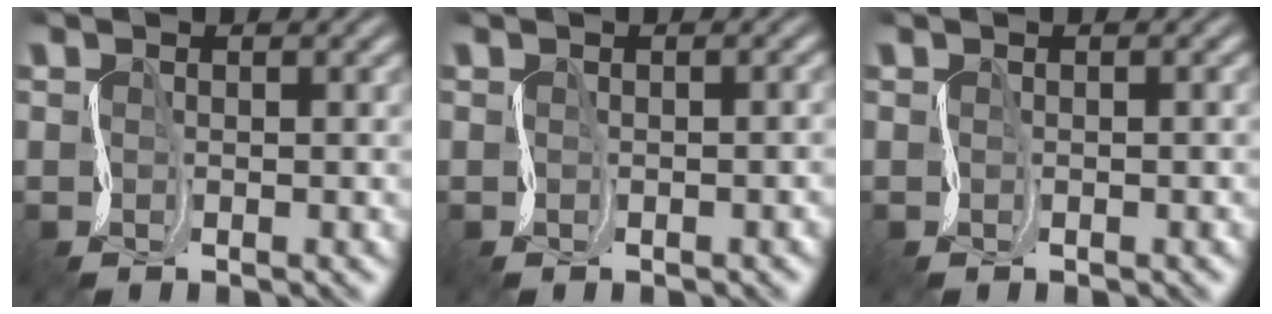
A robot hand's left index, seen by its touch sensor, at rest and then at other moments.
{"total": 1.0, "force": [-0.4, 0.5, 0.8], "torque": [-0.002, 0.002, -0.005]}
{"total": 0.0}